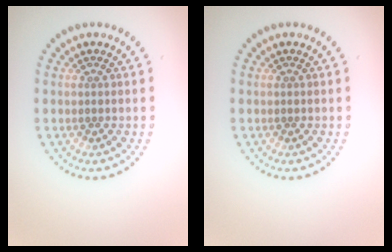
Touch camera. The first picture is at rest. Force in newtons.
{"total": 0.0}